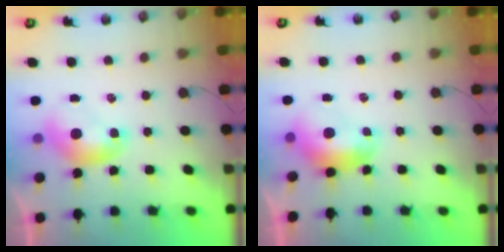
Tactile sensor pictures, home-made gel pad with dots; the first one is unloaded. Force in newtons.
{"total": 1.7, "press": 1.5, "slide": 0.7}